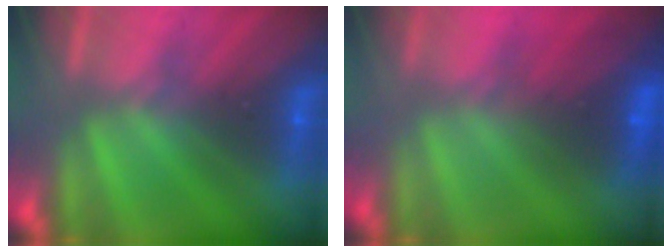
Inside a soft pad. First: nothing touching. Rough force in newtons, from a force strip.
{"total": 2.8}